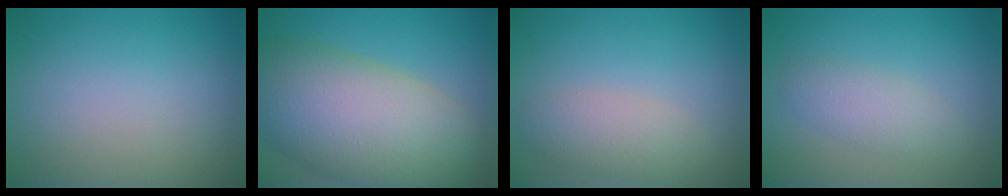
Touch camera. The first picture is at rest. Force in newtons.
{"total": 12.7, "press": 12.6, "slide": 0.8}
{"total": 3.0, "press": 3.0, "slide": 0.1}
{"total": 2.5, "press": 2.5, "slide": 0.1}